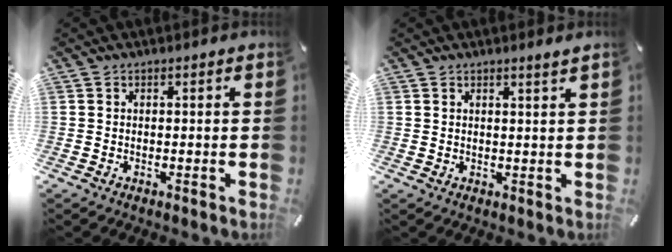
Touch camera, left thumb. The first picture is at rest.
{"total": 1.6, "force": [1.5, -0.3, 0.5], "torque": [-0.010, -0.004, 0.027]}